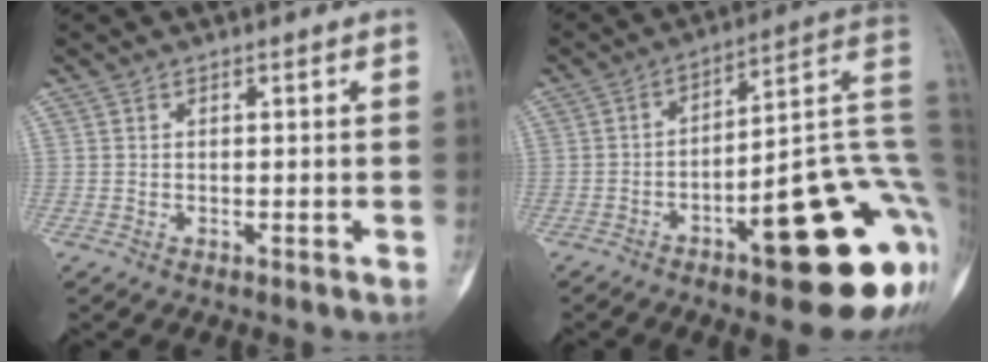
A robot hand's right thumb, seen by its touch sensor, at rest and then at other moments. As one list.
[{"total": 25.0, "force": [-6.5, 7.5, 23.0], "torque": [-0.230, 0.032, -0.078]}]